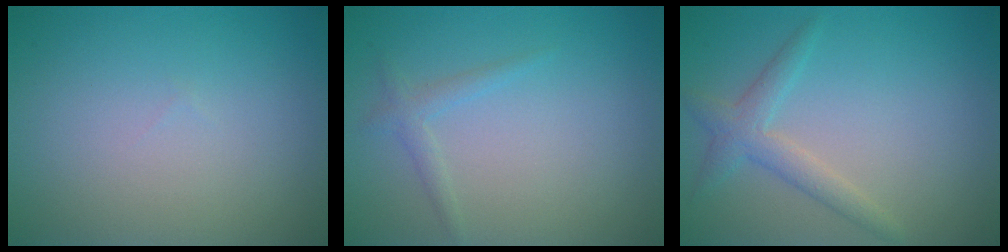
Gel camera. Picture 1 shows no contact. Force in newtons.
{"total": 1.2, "press": 1.2, "slide": 0.0}
{"total": 2.4, "press": 2.4, "slide": 0.2}